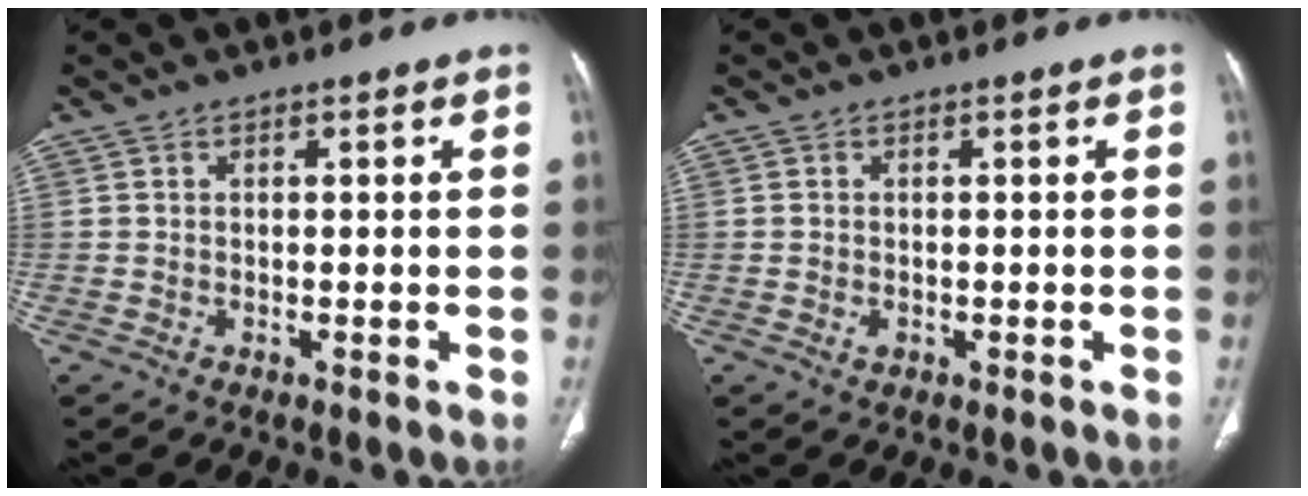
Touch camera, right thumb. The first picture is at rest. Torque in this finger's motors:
{"motor_torque": [-0.13, 0.20, -0.26, 0.51, 0.00]}